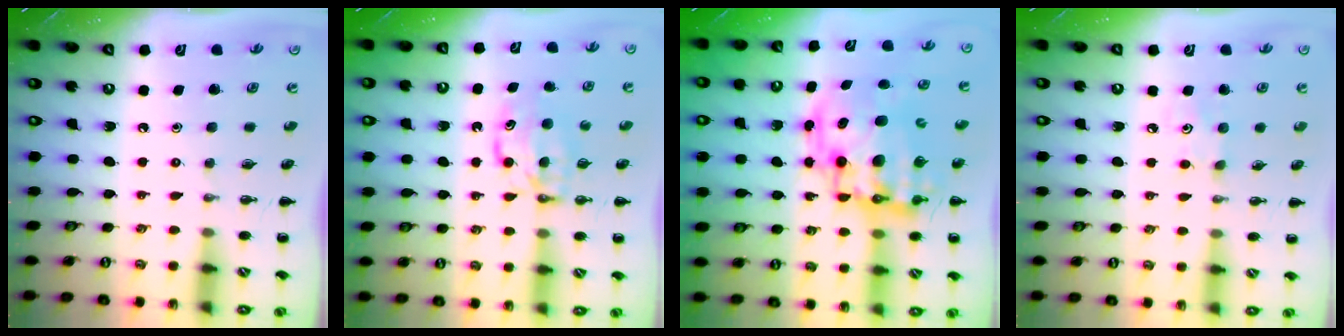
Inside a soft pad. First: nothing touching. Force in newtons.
{"total": 6.8, "press": 6.8, "slide": 0.6}
{"total": 16.2, "press": 15.7, "slide": 4.1}
{"total": 3.4, "press": 3.3, "slide": 0.9}